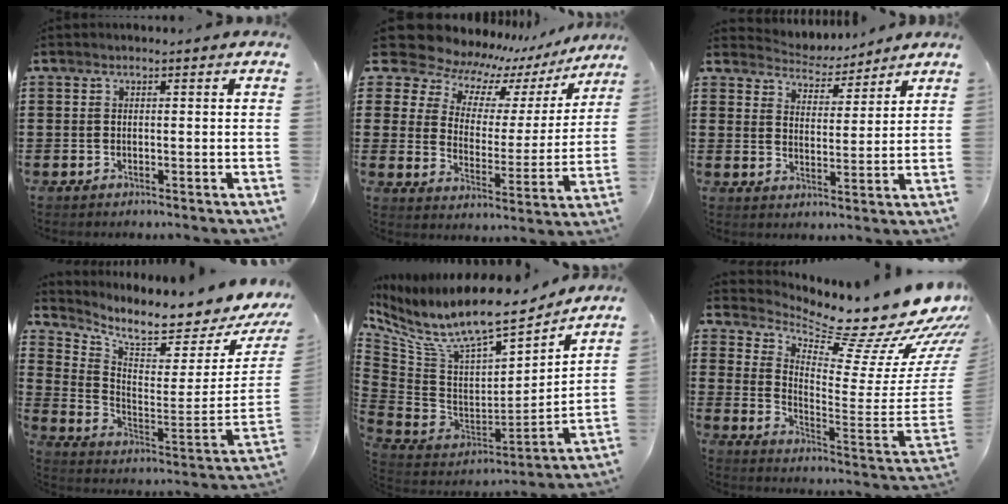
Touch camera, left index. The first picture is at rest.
{"total": 9.2, "force": [8.4, 3.5, 1.1], "torque": [-0.061, -0.064, 0.146]}
{"total": 4.7, "force": [4.6, 0.7, -0.1], "torque": [-0.021, -0.023, 0.080]}
{"total": 6.0, "force": [5.2, 0.3, 3.1], "torque": [-0.074, -0.066, 0.078]}
{"total": 11.4, "force": [9.2, 2.8, 6.1], "torque": [-0.159, -0.069, 0.161]}
{"total": 11.9, "force": [10.4, 1.8, 5.4], "torque": [-0.080, -0.104, 0.163]}